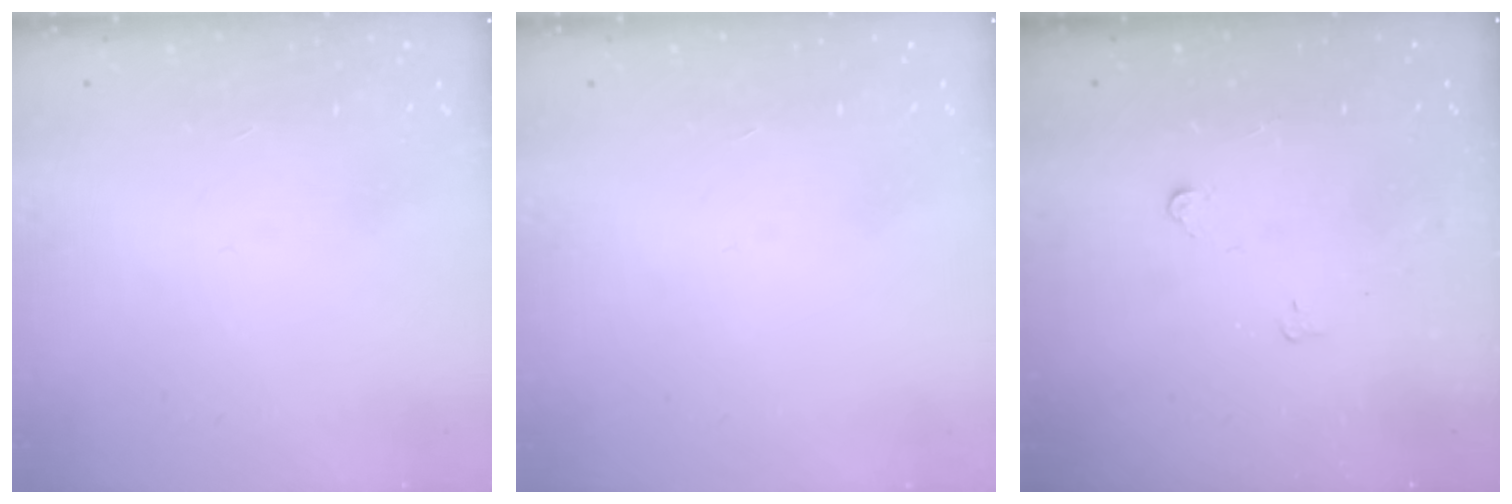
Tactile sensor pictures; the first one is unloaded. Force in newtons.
{"total": 0.0}
{"total": 3.4, "press": 3.4, "slide": 0.3}